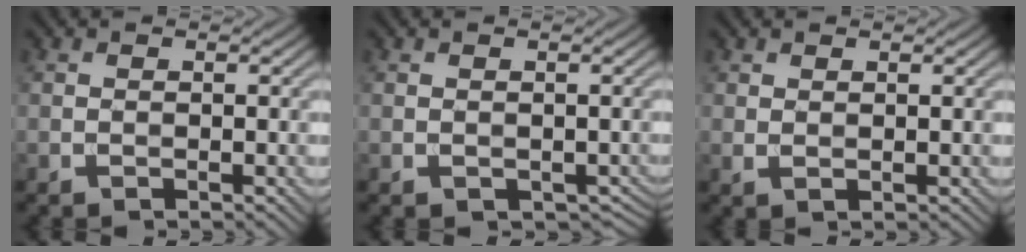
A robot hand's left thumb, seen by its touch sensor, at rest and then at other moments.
{"total": 1.5, "force": [-0.2, 1.2, 0.8], "torque": [-0.021, -0.011, -0.001]}
{"total": 0.8, "force": [0.6, 0.2, 0.5], "torque": [-0.013, 0.002, 0.015]}